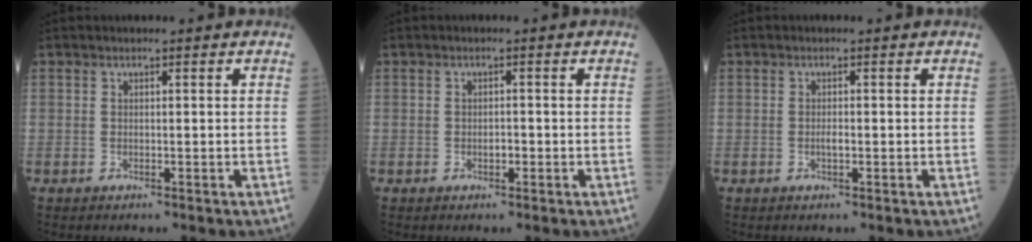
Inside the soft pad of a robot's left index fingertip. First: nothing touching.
{"total": 1.2, "force": [-0.4, 0.6, 0.9], "torque": [-0.016, 0.001, -0.007]}
{"total": 1.0, "force": [-0.2, 0.2, 0.9], "torque": [-0.020, 0.000, -0.004]}